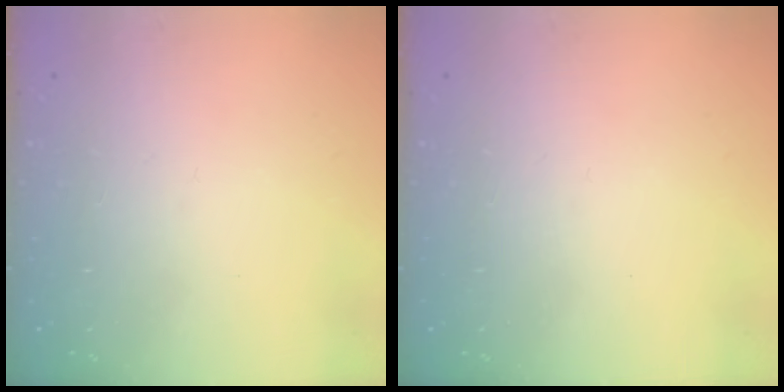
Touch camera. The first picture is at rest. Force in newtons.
{"total": 0.0}